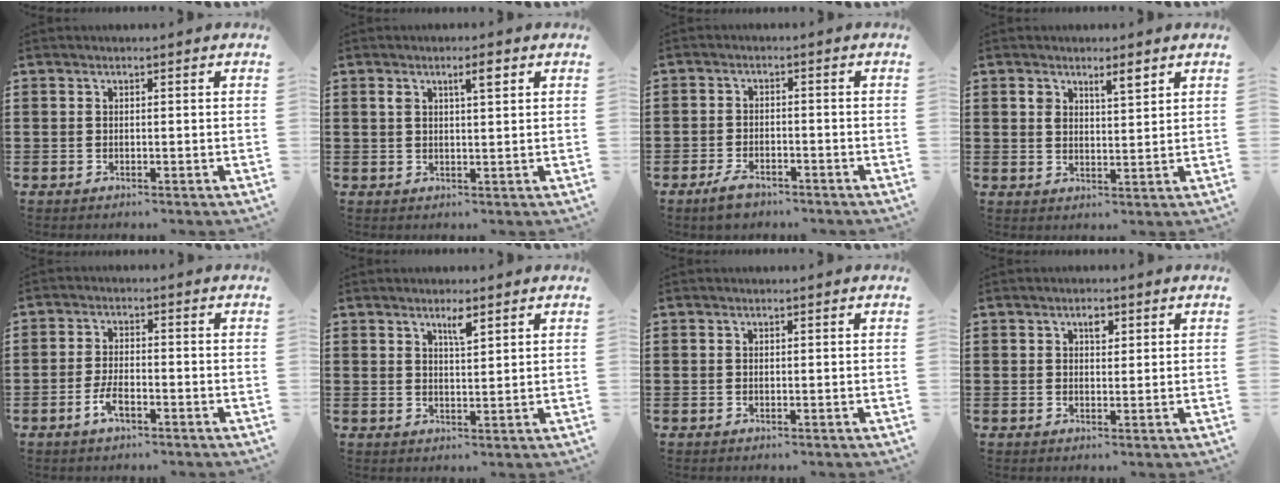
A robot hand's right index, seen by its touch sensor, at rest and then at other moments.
{"total": 3.2, "force": [1.6, 0.7, 2.8], "torque": [-0.042, -0.002, 0.021]}
{"total": 2.9, "force": [-2.4, 1.3, 1.0], "torque": [-0.019, 0.008, -0.046]}
{"total": 3.2, "force": [2.3, 1.0, 2.1], "torque": [-0.029, -0.003, 0.037]}
{"total": 3.5, "force": [-1.8, 1.4, 2.6], "torque": [-0.059, -0.001, -0.035]}
{"total": 2.9, "force": [1.9, 0.5, 2.1], "torque": [-0.037, -0.001, 0.030]}
{"total": 0.0}
{"total": 2.1, "force": [1.0, 1.2, 1.5], "torque": [-0.023, 0.003, 0.015]}